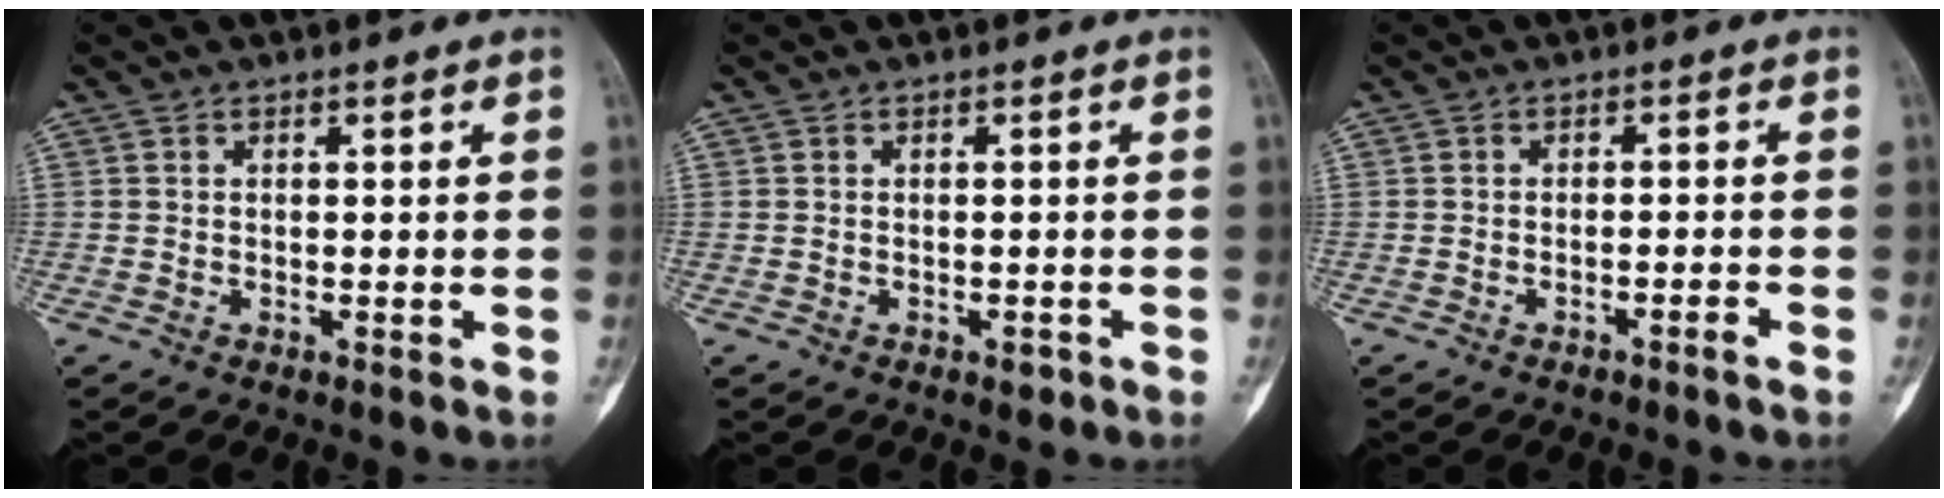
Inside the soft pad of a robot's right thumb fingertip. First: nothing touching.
{"total": 1.3, "force": [-0.6, 0.8, 0.9], "torque": [-0.008, 0.004, -0.007]}
{"total": 1.4, "force": [-1.1, 0.0, 0.9], "torque": [-0.022, 0.016, -0.017]}